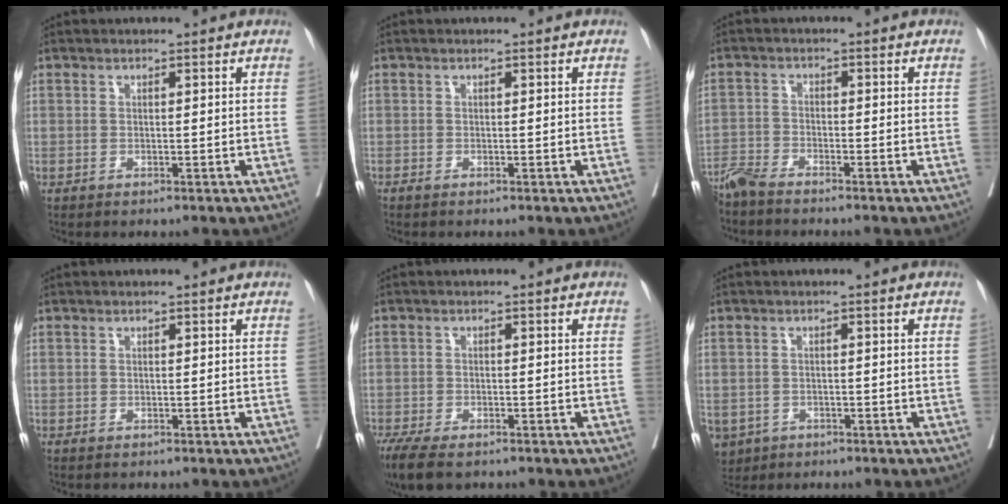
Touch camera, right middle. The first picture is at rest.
{"total": 0.0}
{"total": 4.0, "force": [-3.8, 0.0, 1.3], "torque": [-0.021, -0.014, -0.077]}
{"total": 0.0}
{"total": 7.1, "force": [-5.4, 2.4, 4.0], "torque": [-0.068, -0.015, -0.087]}
{"total": 5.5, "force": [-3.1, 4.3, 1.5], "torque": [-0.032, 0.000, -0.047]}